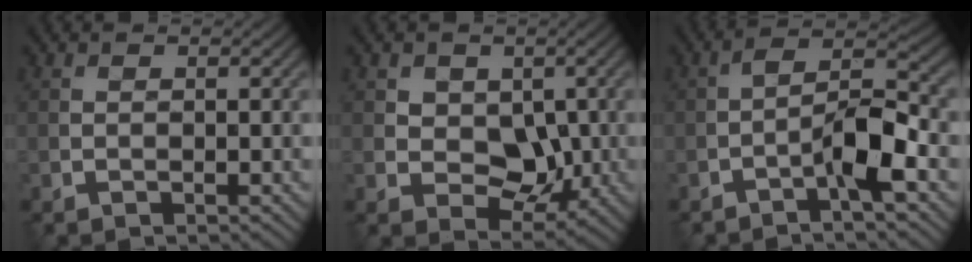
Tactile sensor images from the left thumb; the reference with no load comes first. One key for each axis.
{"total": 5.5, "fx": 0.8, "fy": 4.4, "fz": 3.2, "tx": -0.058, "ty": -0.008, "tz": 0.008}
{"total": 6.1, "fx": -3.0, "fy": 1.6, "fz": 5.1, "tx": -0.087, "ty": 0.019, "tz": -0.063}